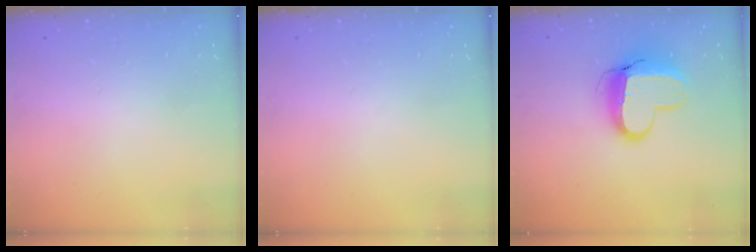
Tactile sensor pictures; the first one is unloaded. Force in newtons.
{"total": 0.0}
{"total": 12.4, "press": 12.4, "slide": 1.0}